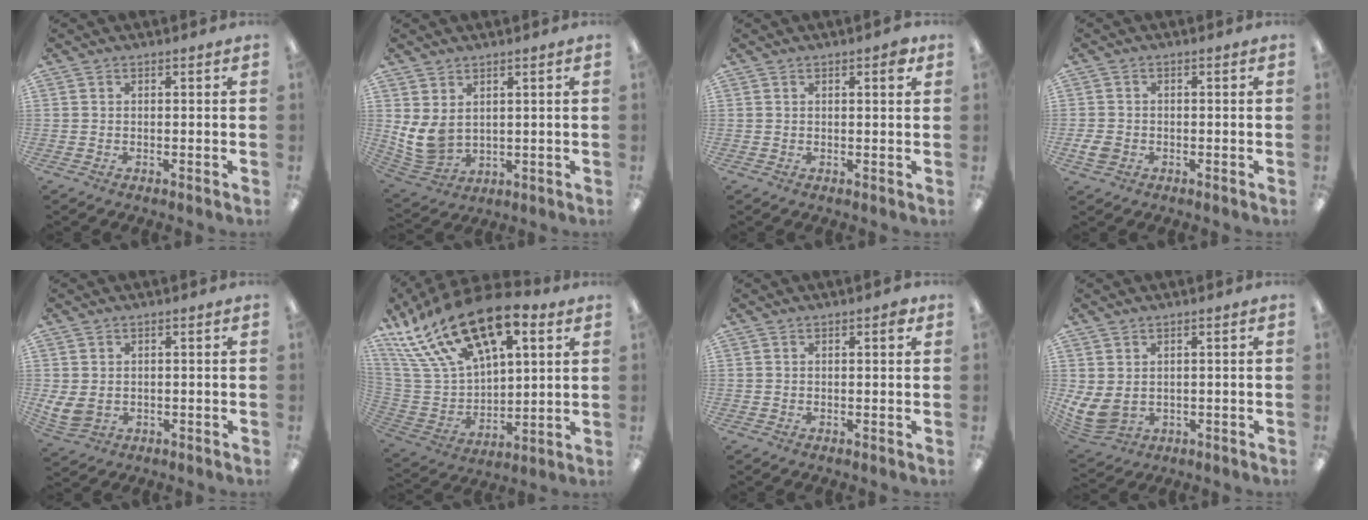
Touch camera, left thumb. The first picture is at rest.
{"total": 7.8, "force": [2.3, 5.5, 5.0], "torque": [-0.127, -0.012, 0.047]}
{"total": 2.3, "force": [1.2, 0.6, 1.9], "torque": [-0.025, -0.003, 0.016]}
{"total": 3.2, "force": [-1.1, 2.4, 1.8], "torque": [-0.043, 0.002, -0.023]}
{"total": 4.6, "force": [0.4, 3.5, 2.9], "torque": [-0.073, -0.005, 0.009]}
{"total": 23.8, "force": [15.0, 11.9, 14.1], "torque": [-0.276, -0.080, 0.267]}
{"total": 1.7, "force": [0.8, 0.5, 1.4], "torque": [-0.022, 0.000, 0.011]}
{"total": 6.1, "force": [1.3, 4.1, 4.3], "torque": [-0.102, -0.012, 0.029]}